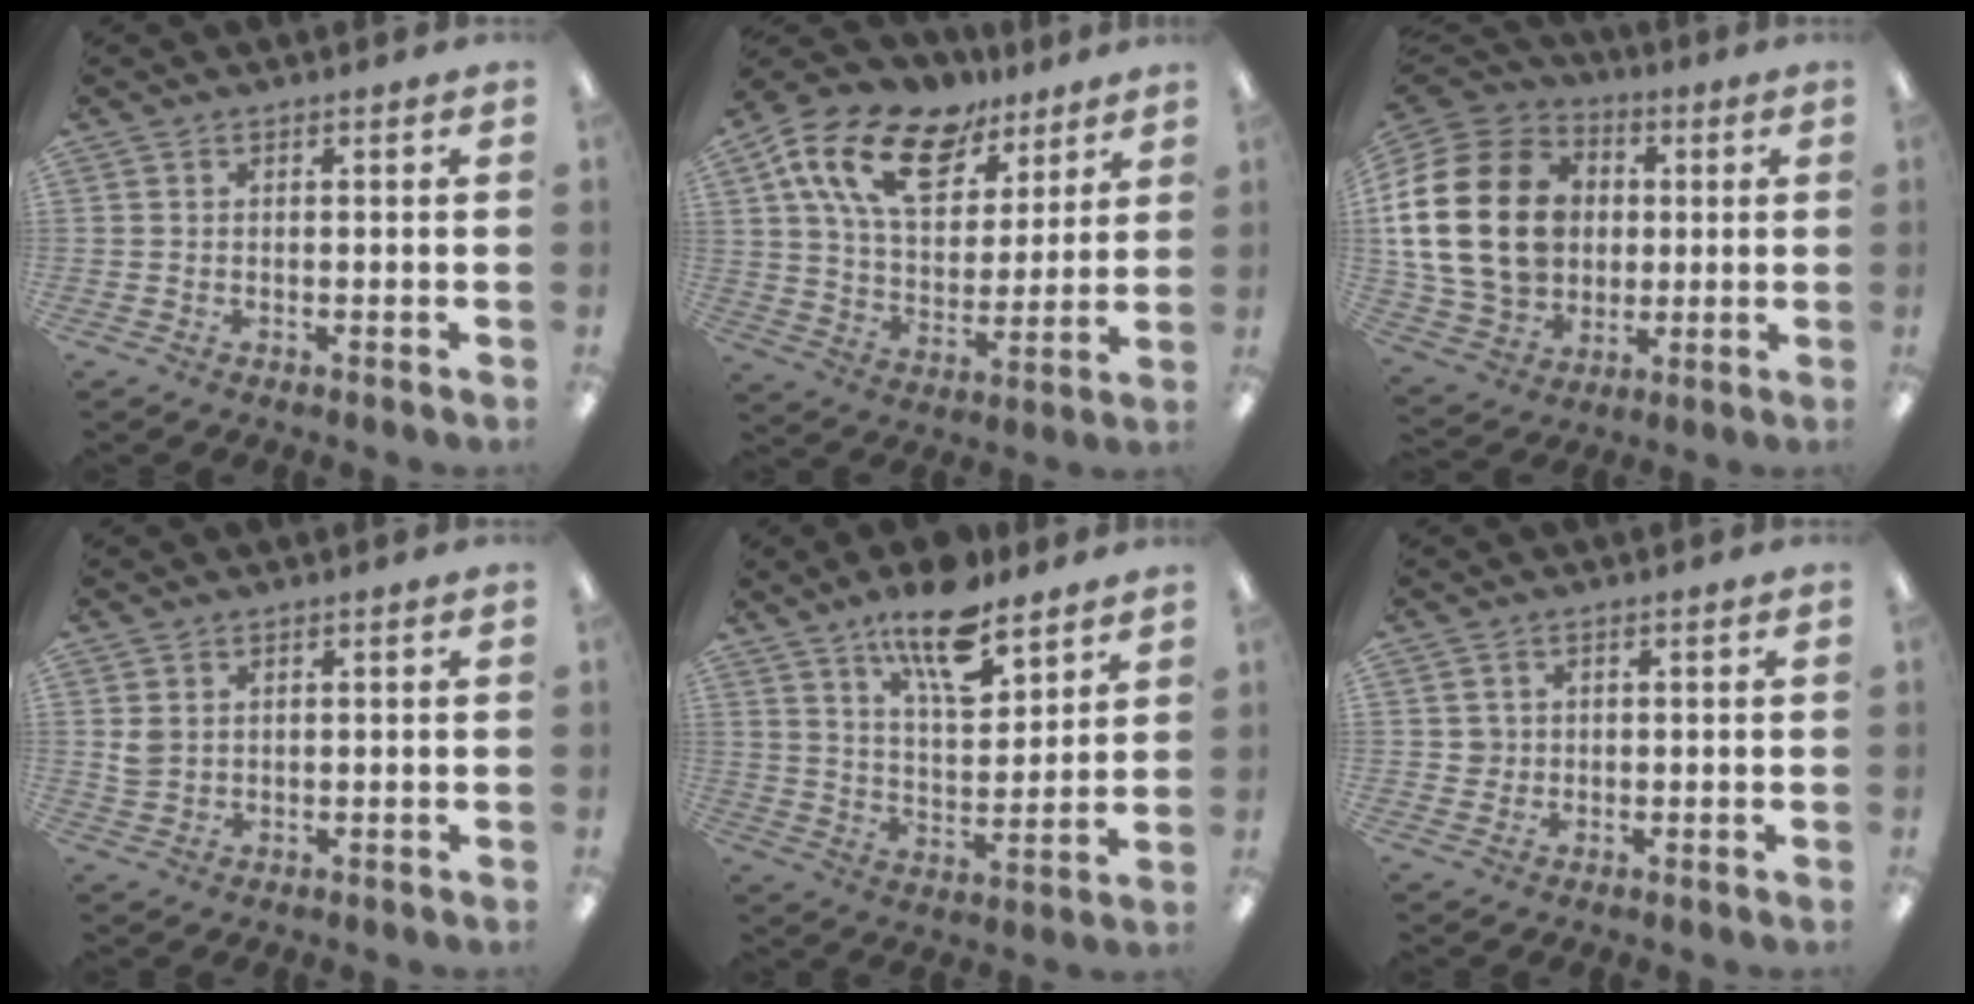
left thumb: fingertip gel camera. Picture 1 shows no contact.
{"total": 19.7, "force": [11.3, 11.1, 11.6], "torque": [-0.214, -0.039, 0.207]}
{"total": 25.2, "force": [3.0, 19.3, 15.8], "torque": [-0.330, 0.018, 0.068]}
{"total": 3.1, "force": [1.2, 2.5, 1.5], "torque": [-0.033, 0.003, 0.023]}
{"total": 14.9, "force": [10.7, 5.4, 8.8], "torque": [-0.140, -0.056, 0.181]}
{"total": 2.4, "force": [0.5, 2.3, 0.4], "torque": [-0.005, 0.002, 0.006]}